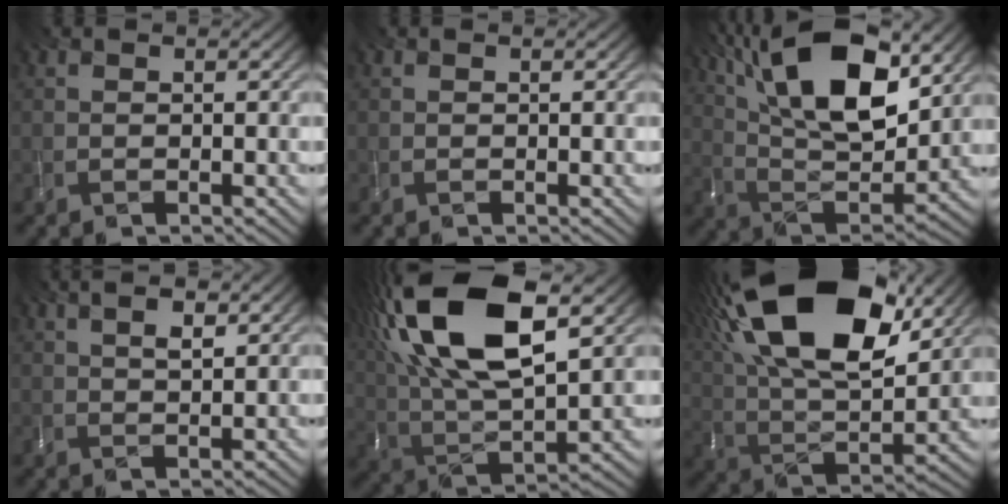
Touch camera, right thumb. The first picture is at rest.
{"total": 0.0}
{"total": 18.1, "force": [9.0, 7.2, 13.9], "torque": [-0.278, 0.026, 0.141]}
{"total": 3.5, "force": [2.0, 0.8, 2.7], "torque": [-0.056, 0.004, 0.044]}
{"total": 20.1, "force": [9.0, 8.6, 15.8], "torque": [-0.337, 0.050, 0.140]}
{"total": 22.5, "force": [11.2, 10.7, 16.3], "torque": [-0.330, 0.063, 0.163]}